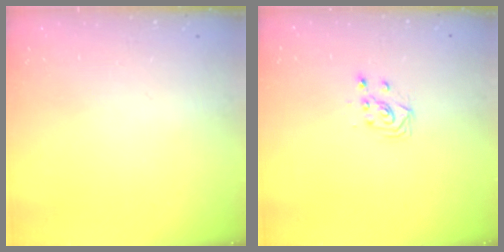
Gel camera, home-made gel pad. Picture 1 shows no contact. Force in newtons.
{"total": 3.0, "press": 3.0, "slide": 0.1}